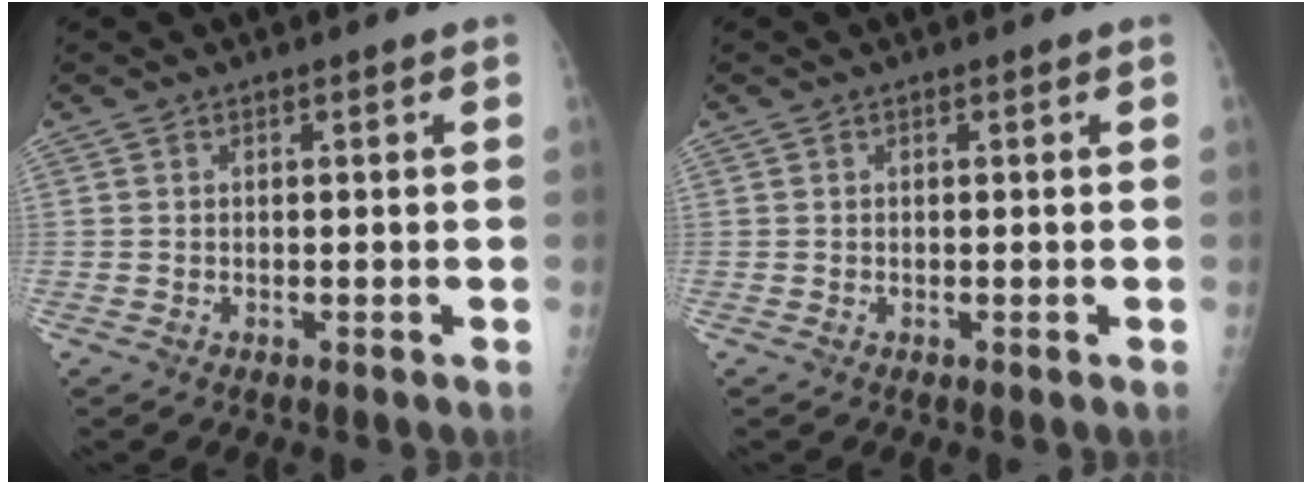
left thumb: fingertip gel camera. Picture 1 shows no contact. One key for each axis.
{"total": 0.0}